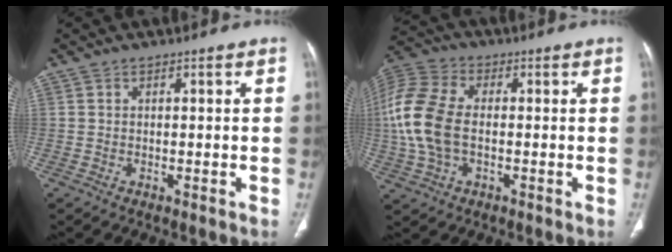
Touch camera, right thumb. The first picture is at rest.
{"total": 13.8, "force": [-0.7, 8.4, 10.9], "torque": [-0.253, 0.018, -0.014]}